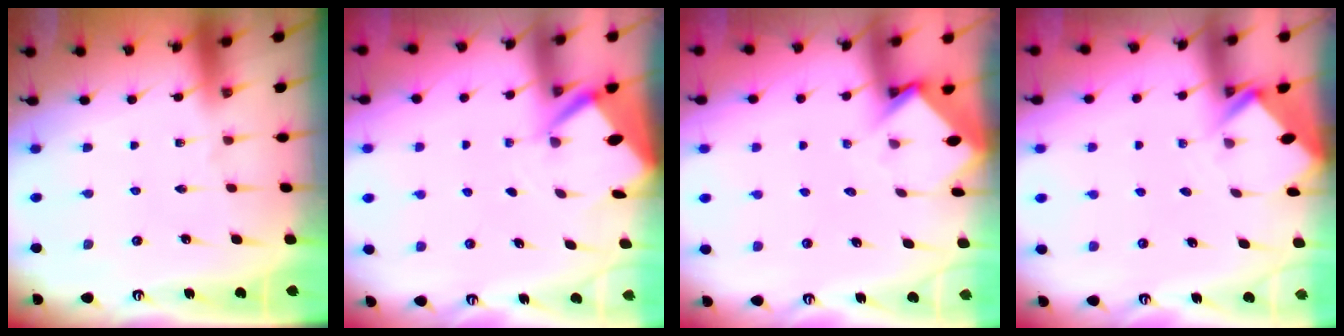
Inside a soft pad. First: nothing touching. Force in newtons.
{"total": 3.5, "press": 3.5, "slide": 0.2}
{"total": 3.6, "press": 3.5, "slide": 0.3}
{"total": 2.5, "press": 2.5, "slide": 0.2}